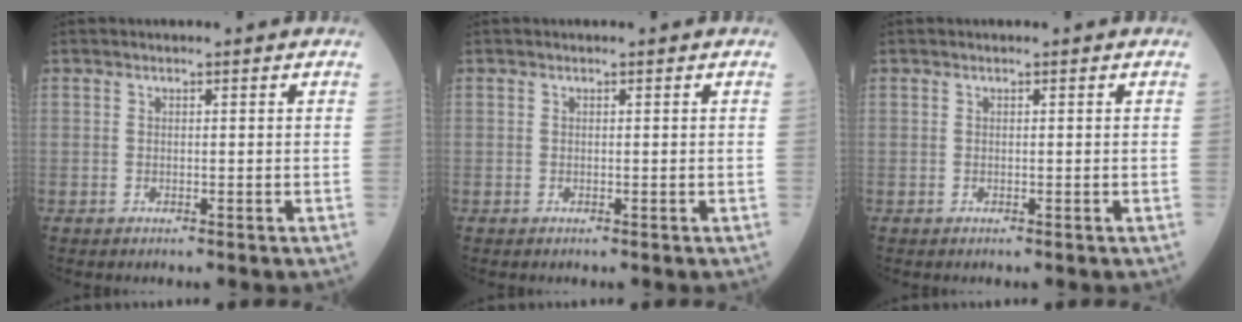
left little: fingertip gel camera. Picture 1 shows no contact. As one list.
[{"total": 0.0}, {"total": 0.0}]